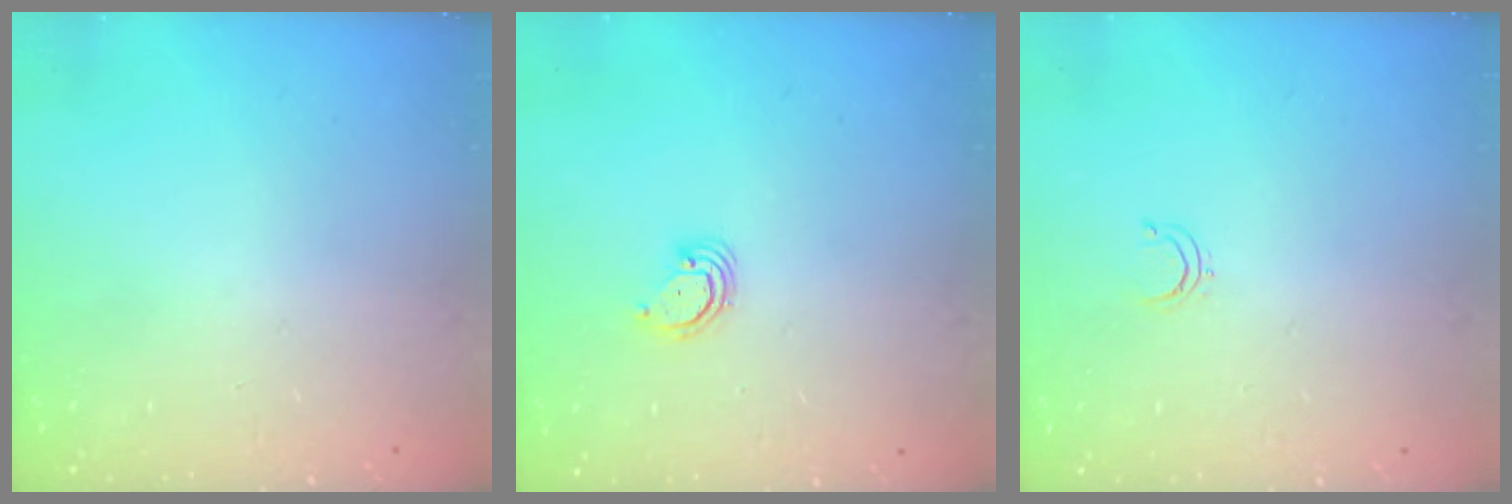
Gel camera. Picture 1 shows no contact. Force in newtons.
{"total": 2.9, "press": 2.9, "slide": 0.2}
{"total": 2.8, "press": 2.8, "slide": 0.2}